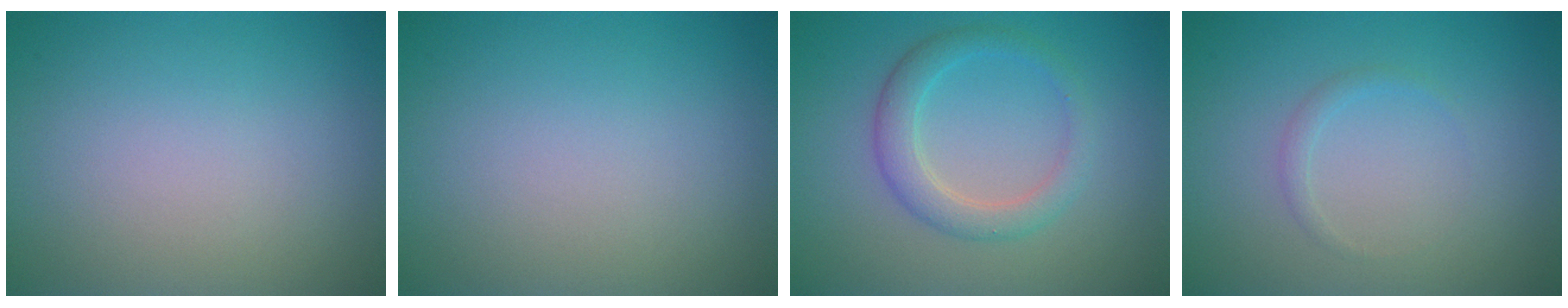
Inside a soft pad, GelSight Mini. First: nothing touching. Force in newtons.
{"total": 0.0}
{"total": 3.0, "press": 3.0, "slide": 0.1}
{"total": 0.8, "press": 0.8, "slide": 0.1}